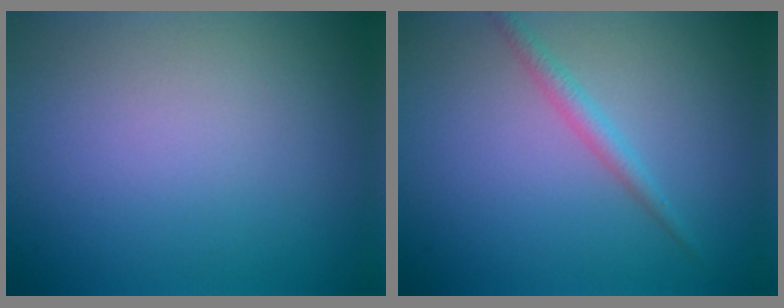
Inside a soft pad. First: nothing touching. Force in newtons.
{"total": 1.6, "press": 1.6, "slide": 0.1}